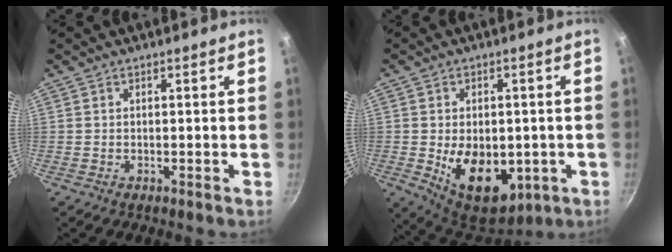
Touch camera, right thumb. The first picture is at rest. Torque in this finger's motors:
{"motor_torque": [-0.26, 0.94, 0.09, -0.02, 0.23]}